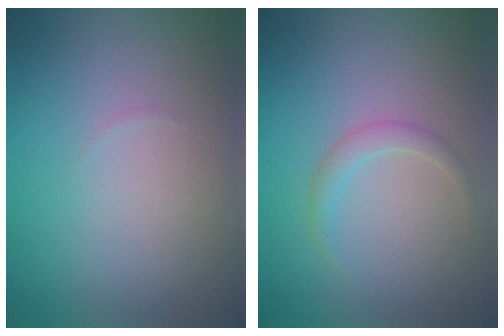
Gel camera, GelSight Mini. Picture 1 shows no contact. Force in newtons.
{"total": 1.3, "press": 1.2, "slide": 0.2}